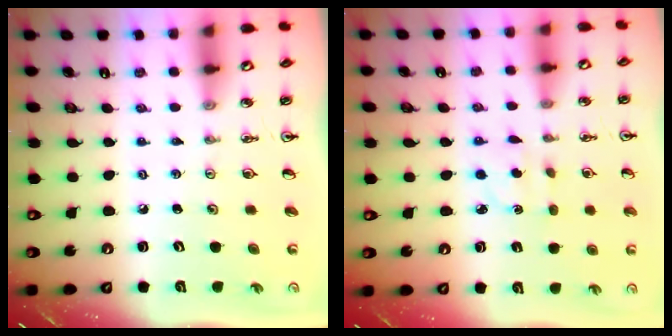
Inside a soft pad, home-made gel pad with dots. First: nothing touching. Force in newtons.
{"total": 2.3, "press": 2.1, "slide": 0.8}